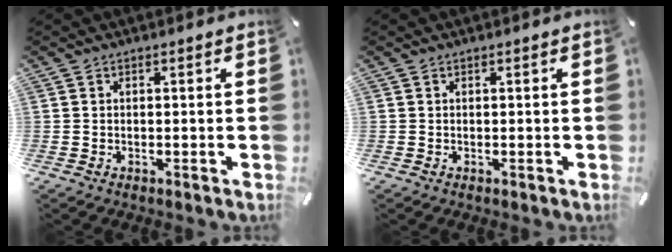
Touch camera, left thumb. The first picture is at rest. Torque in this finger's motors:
{"motor_torque": [-0.29, -0.28, -0.04, 0.05, 0.00]}